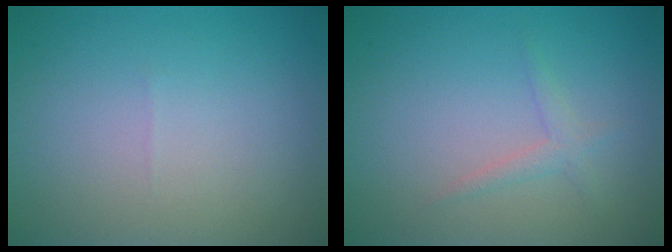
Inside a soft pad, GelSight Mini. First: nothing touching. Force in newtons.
{"total": 1.3, "press": 1.3, "slide": 0.1}